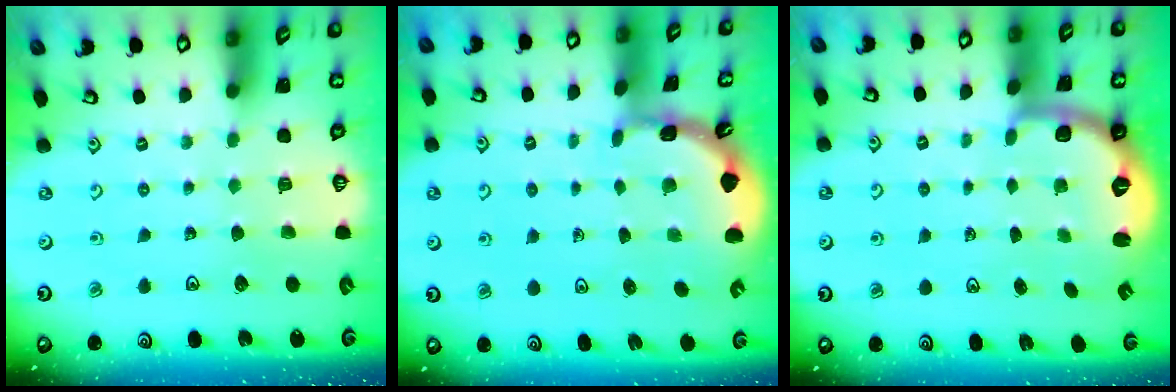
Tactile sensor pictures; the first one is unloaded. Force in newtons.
{"total": 1.6, "press": 1.6, "slide": 0.1}
{"total": 2.7, "press": 1.7, "slide": 2.0}